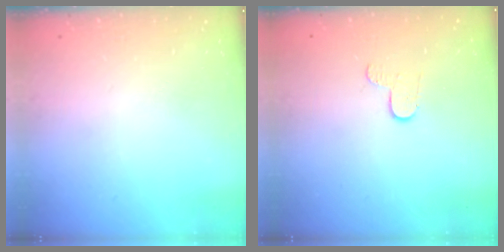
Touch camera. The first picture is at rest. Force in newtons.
{"total": 4.4, "press": 4.4, "slide": 0.4}